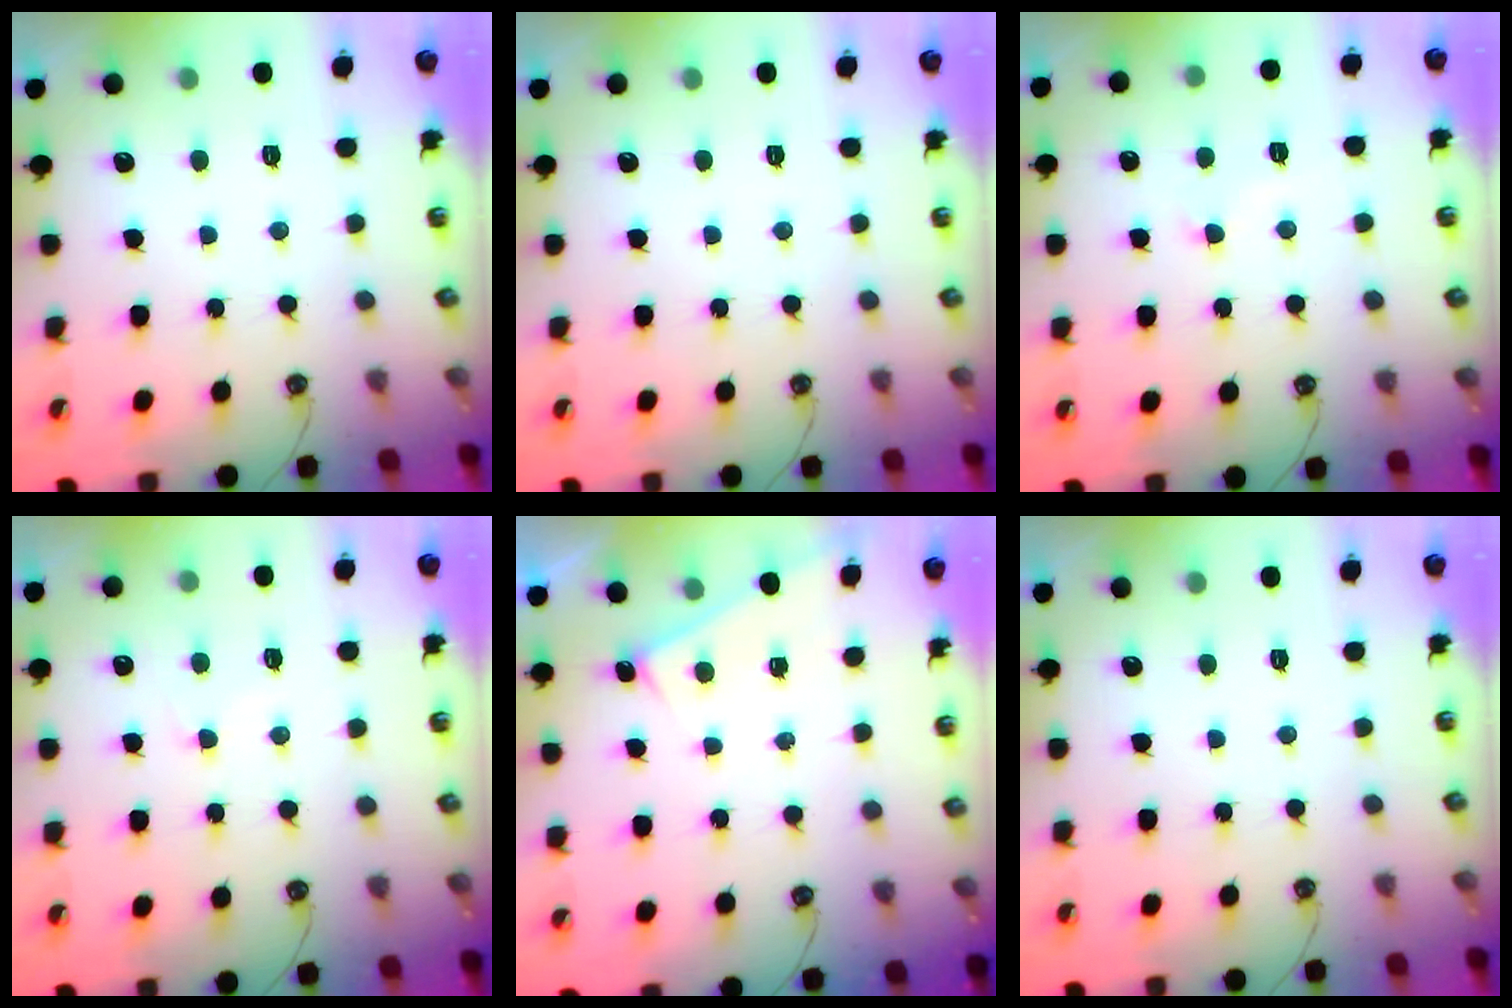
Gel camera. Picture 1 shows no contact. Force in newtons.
{"total": 0.0}
{"total": 3.5, "press": 3.5, "slide": 0.5}
{"total": 0.8, "press": 0.3, "slide": 0.7}
{"total": 7.0, "press": 7.0, "slide": 0.2}
{"total": 0.0}